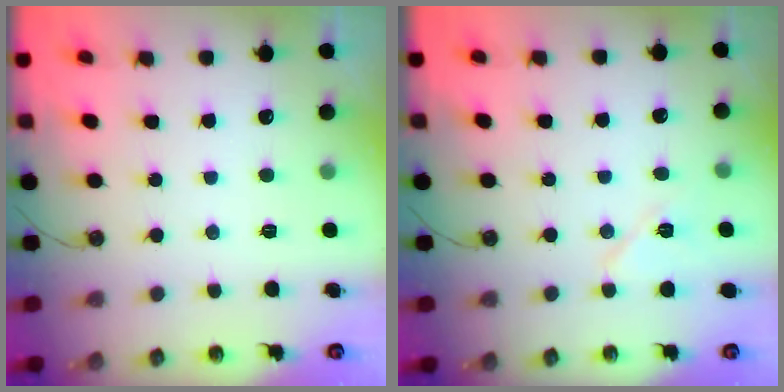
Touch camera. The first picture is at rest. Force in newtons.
{"total": 11.7, "press": 4.9, "slide": 10.7}